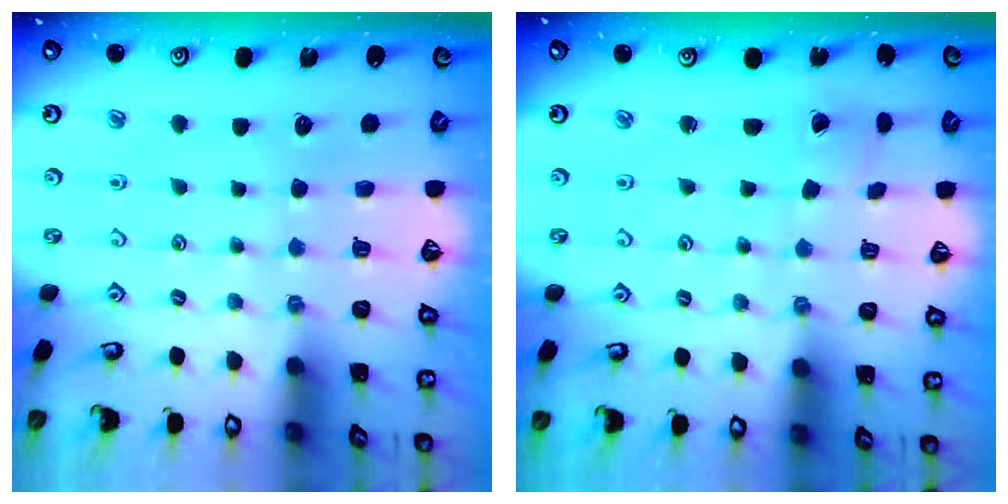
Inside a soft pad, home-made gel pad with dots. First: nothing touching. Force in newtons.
{"total": 0.7, "press": 0.7, "slide": 0.1}